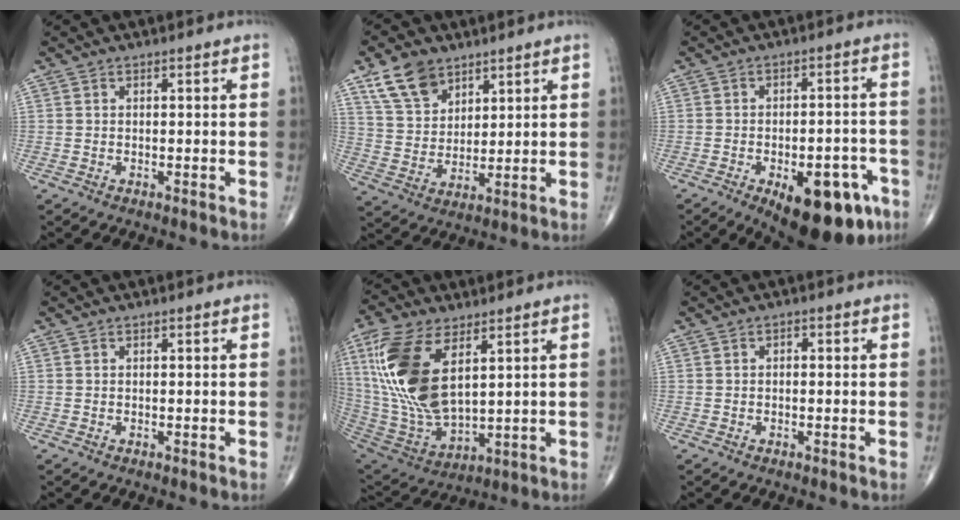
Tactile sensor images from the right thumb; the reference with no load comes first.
{"total": 9.8, "force": [6.4, 6.0, 4.5], "torque": [-0.067, -0.027, 0.128]}
{"total": 17.3, "force": [-8.5, 7.9, 12.8], "torque": [-0.121, 0.035, -0.102]}
{"total": 0.0}
{"total": 20.2, "force": [6.6, 9.8, 16.4], "torque": [-0.344, -0.030, 0.134]}
{"total": 0.9, "force": [0.0, 0.6, 0.7], "torque": [-0.006, 0.004, -0.004]}